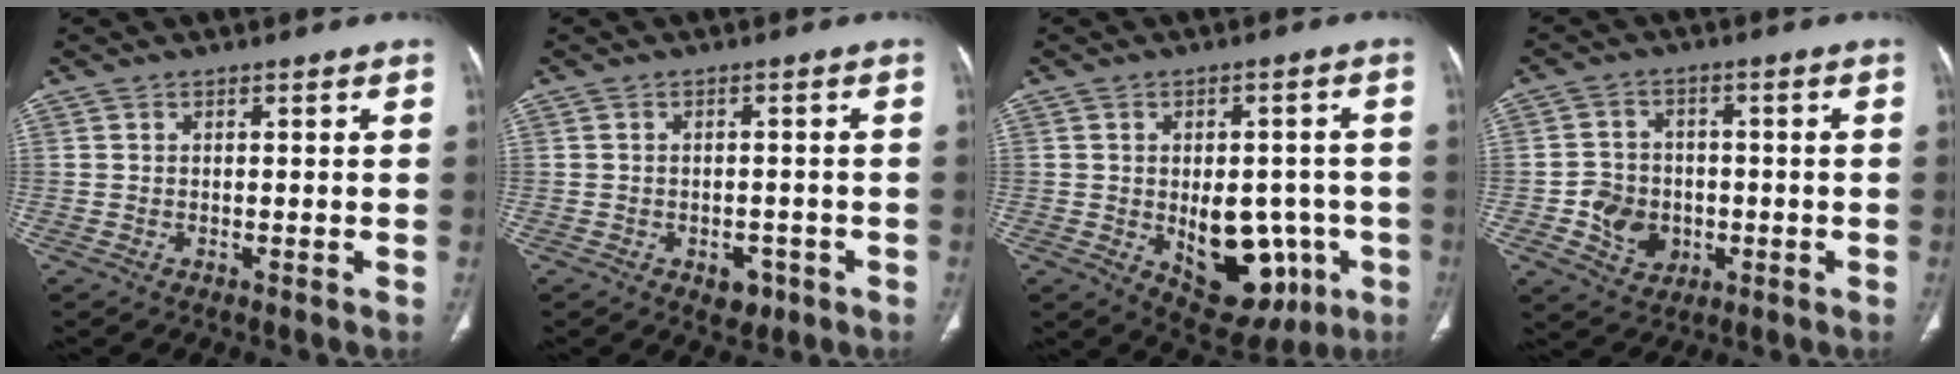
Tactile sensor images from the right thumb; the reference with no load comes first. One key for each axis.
{"total": 3.6, "fx": -1.8, "fy": 2.4, "fz": 1.9, "tx": -0.008, "ty": 0.006, "tz": -0.017}
{"total": 14.8, "fx": -3.7, "fy": 8.9, "fz": 11.1, "tx": -0.111, "ty": 0.010, "tz": -0.026}
{"total": 7.8, "fx": -1.8, "fy": 6.8, "fz": 3.5, "tx": -0.033, "ty": 0.011, "tz": -0.025}